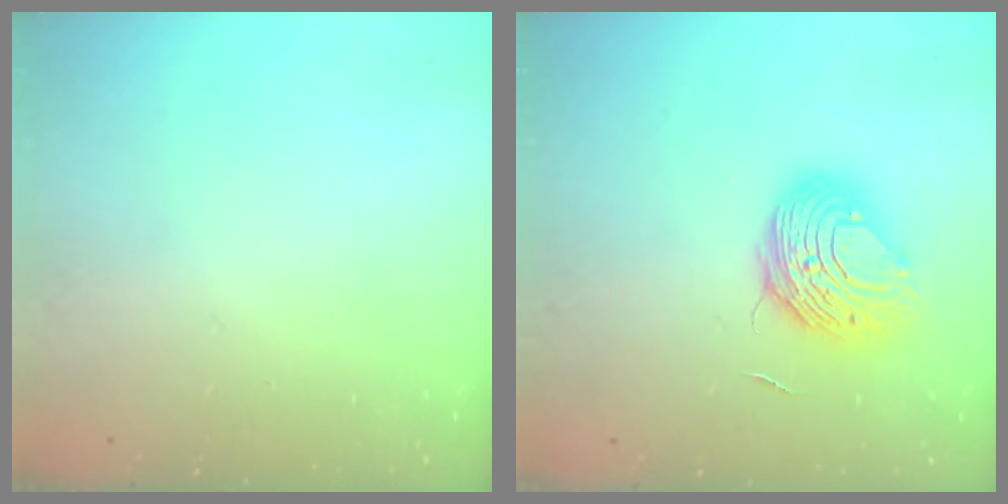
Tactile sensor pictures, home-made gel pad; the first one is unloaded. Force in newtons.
{"total": 9.6, "press": 9.5, "slide": 0.7}